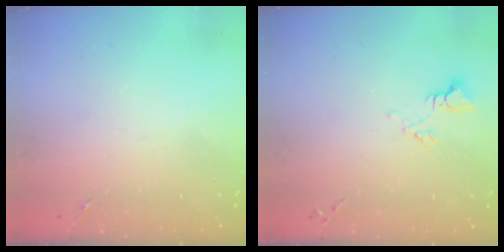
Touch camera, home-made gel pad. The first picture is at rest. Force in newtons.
{"total": 5.1, "press": 5.1, "slide": 0.4}